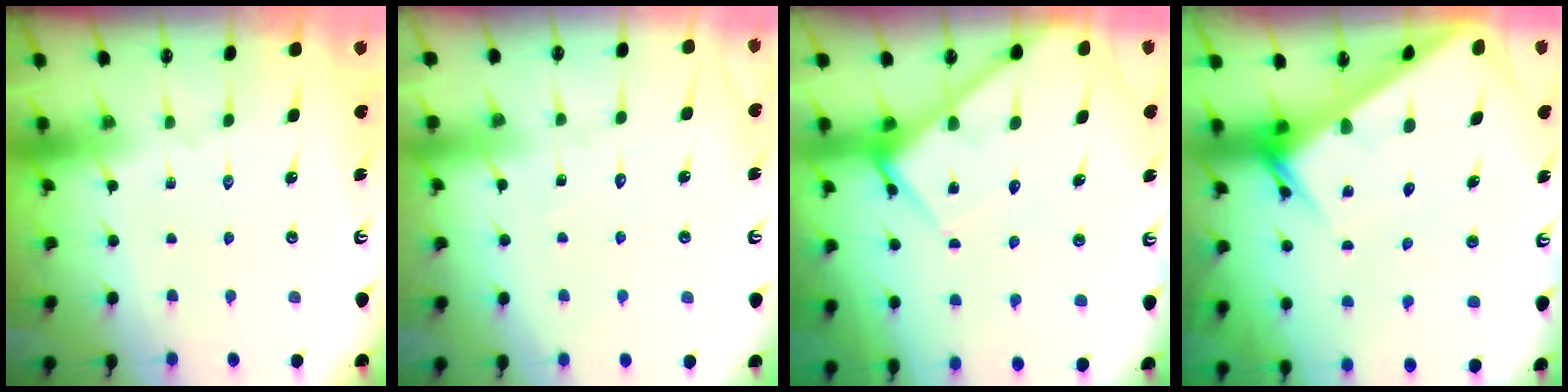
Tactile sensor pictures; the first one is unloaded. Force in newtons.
{"total": 5.9, "press": 5.9, "slide": 0.5}
{"total": 7.8, "press": 7.7, "slide": 0.6}
{"total": 5.6, "press": 5.6, "slide": 0.4}